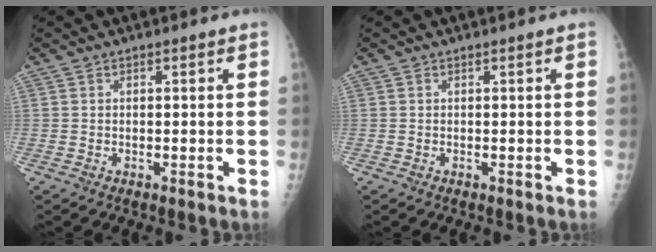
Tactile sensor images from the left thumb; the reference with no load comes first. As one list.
[{"total": 0.0}]